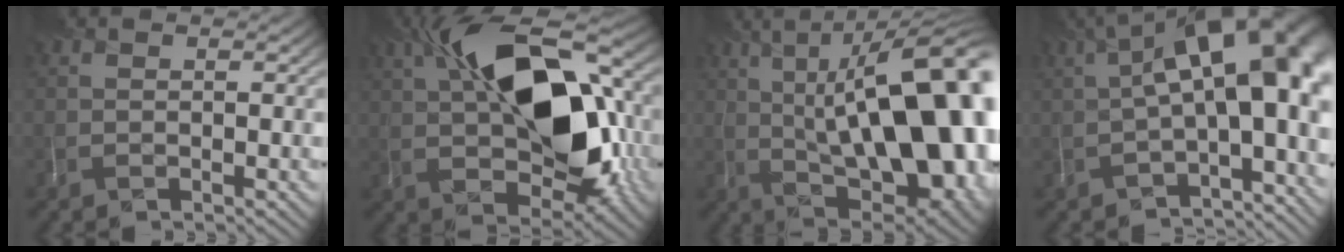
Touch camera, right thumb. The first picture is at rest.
{"total": 16.7, "force": [2.2, 9.0, 13.9], "torque": [-0.210, 0.024, 0.024]}
{"total": 21.4, "force": [1.4, 9.4, 19.2], "torque": [-0.247, 0.034, 0.017]}
{"total": 16.4, "force": [0.5, 7.0, 14.8], "torque": [-0.198, 0.020, 0.025]}